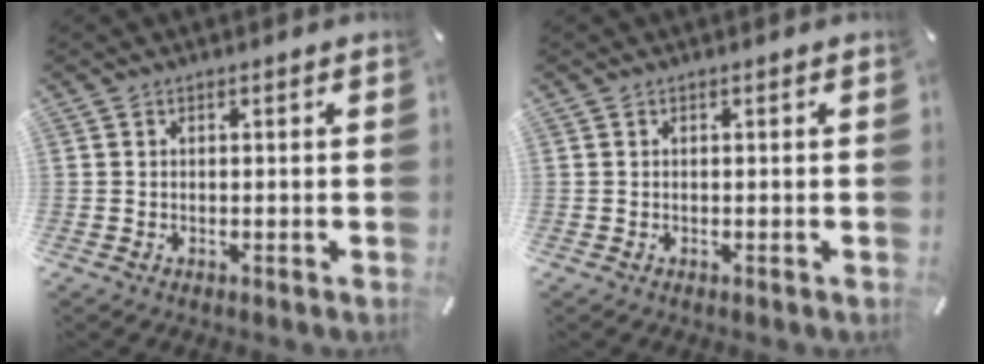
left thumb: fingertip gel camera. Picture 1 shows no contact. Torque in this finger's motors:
{"motor_torque": [-0.01, 0.01, 0.00, 0.00, 0.00]}